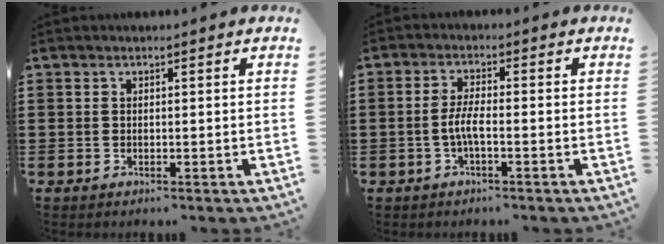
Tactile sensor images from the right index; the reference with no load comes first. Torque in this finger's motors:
{"motor_torque": [1.40, 0.16, 0.14, 0.13]}